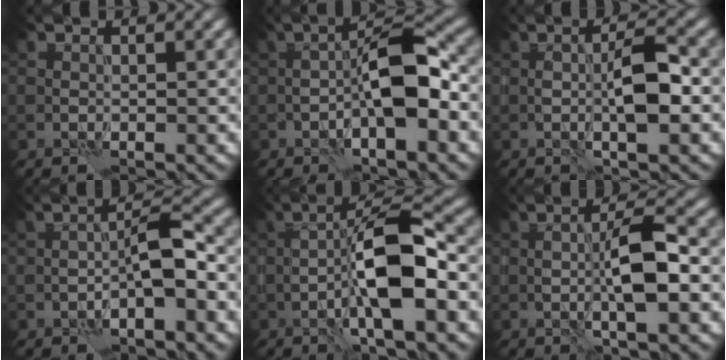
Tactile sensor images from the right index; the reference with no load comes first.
{"total": 5.1, "force": [-1.0, 1.1, 4.9], "torque": [-0.097, 0.013, -0.027]}
{"total": 3.0, "force": [0.2, 0.2, 2.9], "torque": [-0.073, -0.001, -0.004]}
{"total": 2.3, "force": [-0.7, 0.0, 2.2], "torque": [-0.056, 0.007, -0.024]}
{"total": 6.3, "force": [-1.0, 1.1, 6.1], "torque": [-0.119, 0.012, -0.027]}
{"total": 3.3, "force": [0.2, 0.2, 3.3], "torque": [-0.079, 0.002, -0.005]}